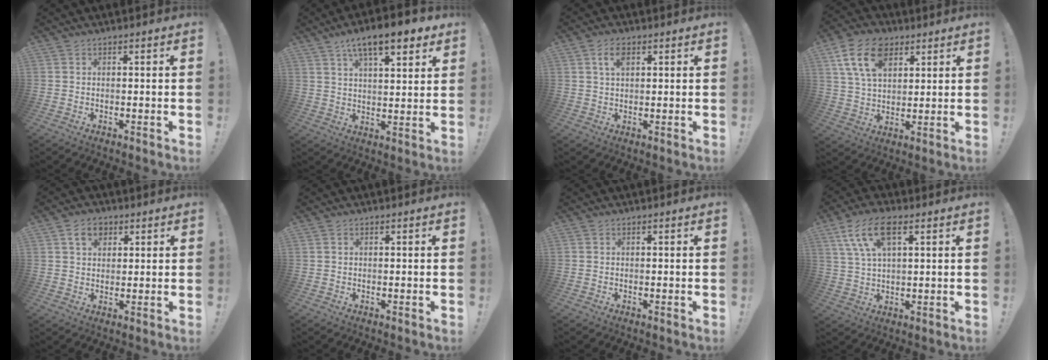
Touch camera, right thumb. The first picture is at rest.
{"total": 12.0, "force": [7.5, 3.7, 8.7], "torque": [-0.129, -0.037, 0.124]}
{"total": 4.7, "force": [2.0, 2.6, 3.4], "torque": [-0.057, 0.001, 0.033]}
{"total": 15.0, "force": [7.4, 9.8, 8.6], "torque": [-0.145, -0.017, 0.141]}
{"total": 6.4, "force": [3.1, 4.7, 2.9], "torque": [-0.043, -0.002, 0.057]}
{"total": 0.0}
{"total": 0.0}
{"total": 11.4, "force": [5.2, 4.9, 8.9], "torque": [-0.172, -0.005, 0.101]}